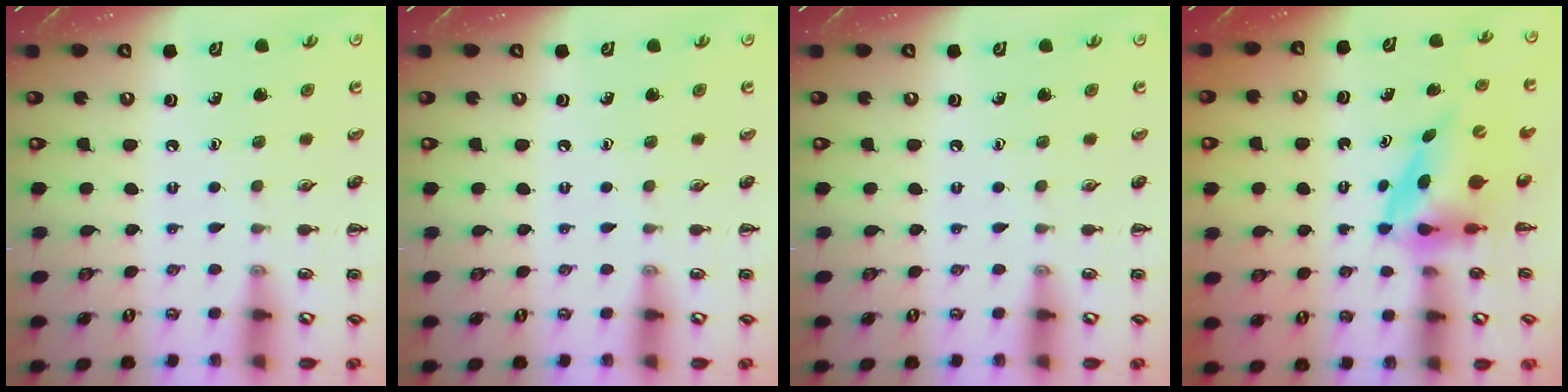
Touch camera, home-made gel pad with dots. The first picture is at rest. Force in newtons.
{"total": 0.0}
{"total": 0.0}
{"total": 4.0, "press": 3.9, "slide": 0.8}